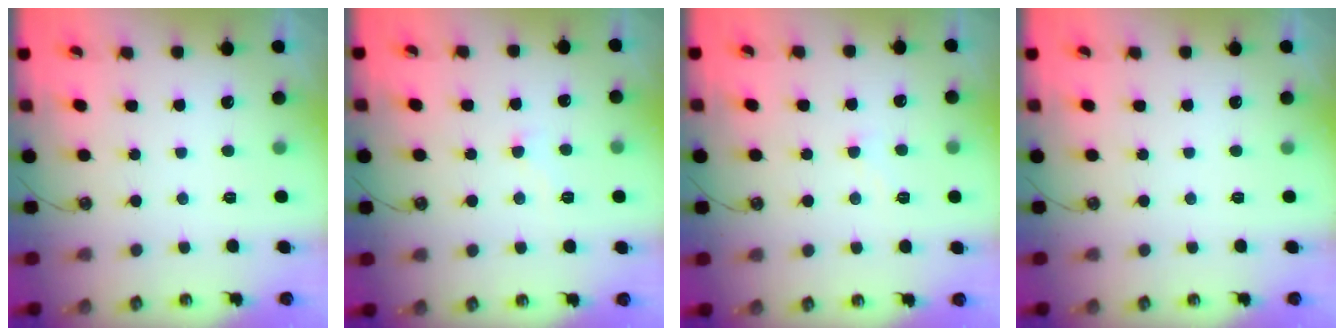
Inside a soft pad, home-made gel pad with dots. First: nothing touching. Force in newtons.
{"total": 3.9, "press": 3.9, "slide": 0.5}
{"total": 1.6, "press": 1.5, "slide": 0.5}
{"total": 0.0}